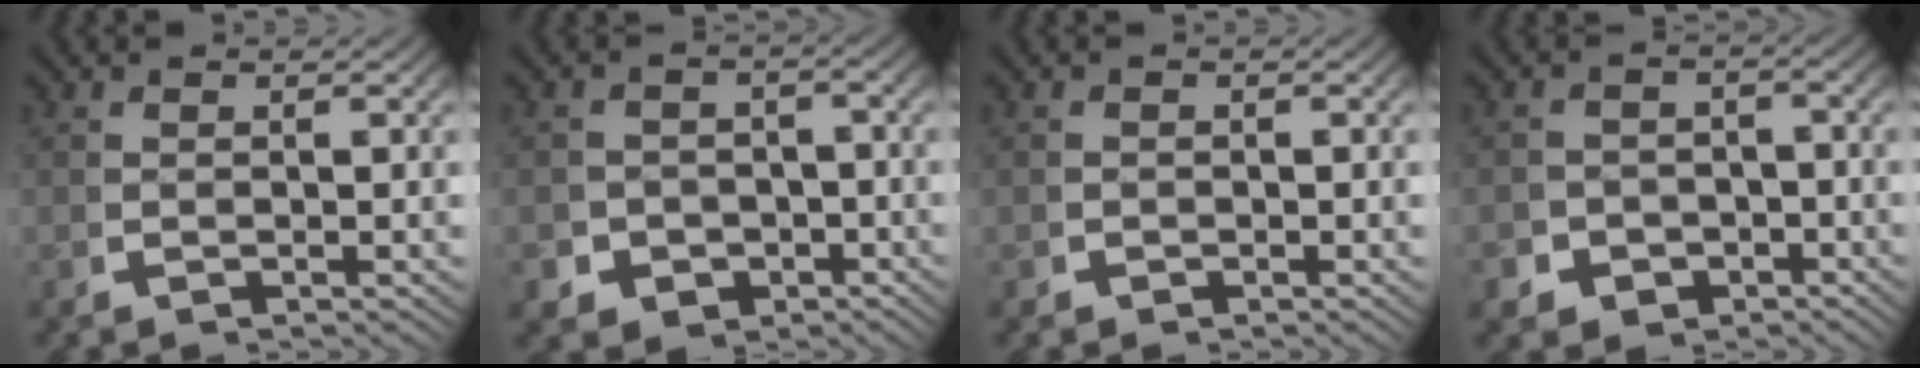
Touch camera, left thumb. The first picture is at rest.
{"total": 6.2, "force": [-2.9, 5.0, 2.3], "torque": [-0.038, -0.035, -0.036]}
{"total": 0.7, "force": [-0.4, 0.5, 0.1], "torque": [-0.001, -0.006, -0.007]}
{"total": 5.2, "force": [-2.8, 4.1, 1.6], "torque": [-0.024, -0.027, -0.040]}